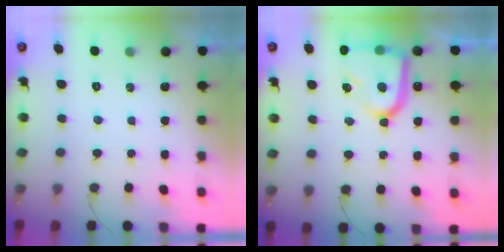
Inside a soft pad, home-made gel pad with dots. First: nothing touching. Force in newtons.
{"total": 16.1, "press": 16.1, "slide": 1.2}